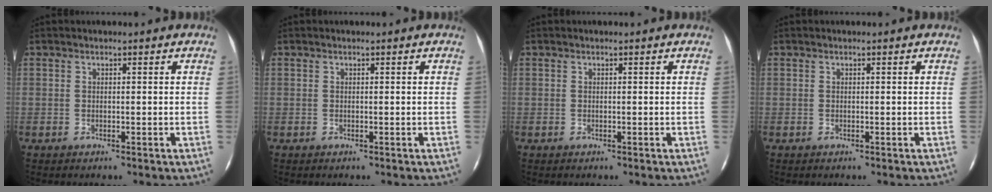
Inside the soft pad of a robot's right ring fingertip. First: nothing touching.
{"total": 0.0}
{"total": 0.0}
{"total": 0.0}